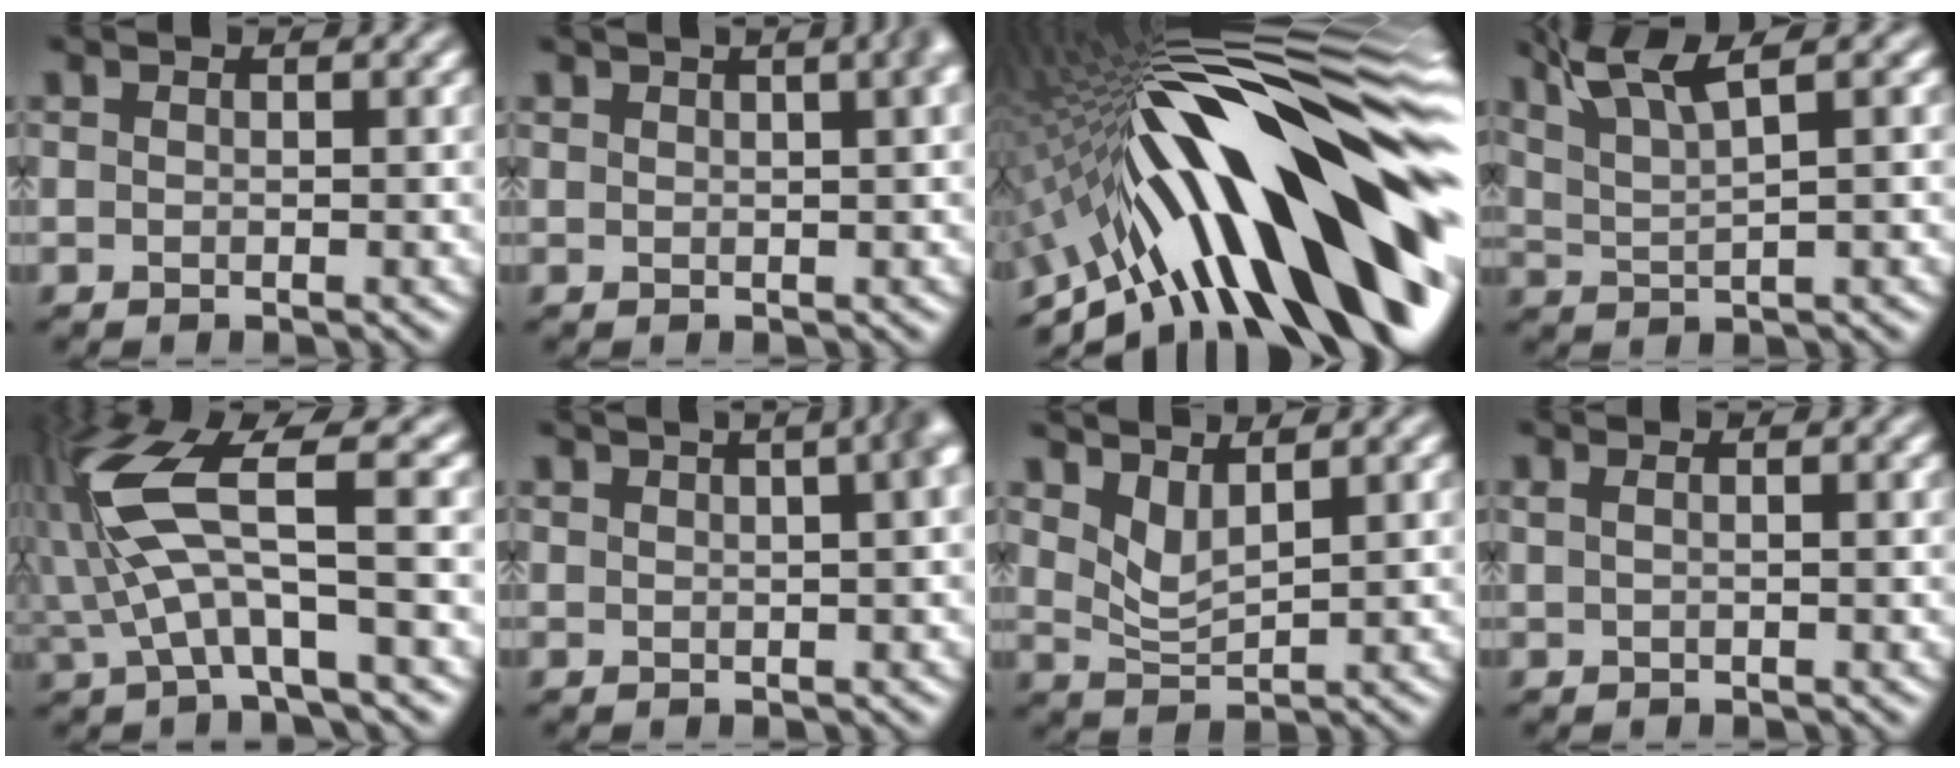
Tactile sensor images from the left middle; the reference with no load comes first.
{"total": 4.6, "force": [1.7, 2.5, 3.4], "torque": [0.002, 0.037, 0.012]}
{"total": 19.7, "force": [-2.4, 6.4, 18.5], "torque": [-0.251, 0.038, -0.062]}
{"total": 4.5, "force": [3.2, 0.6, 3.1], "torque": [-0.061, 0.020, 0.064]}
{"total": 7.8, "force": [0.3, 2.5, 7.4], "torque": [-0.159, 0.021, 0.001]}
{"total": 6.2, "force": [1.8, 3.3, 4.9], "torque": [-0.006, 0.045, 0.012]}
{"total": 1.8, "force": [1.5, 0.3, 1.0], "torque": [-0.026, -0.006, 0.039]}
{"total": 1.1, "force": [0.5, 0.5, 0.8], "torque": [-0.009, 0.004, 0.000]}